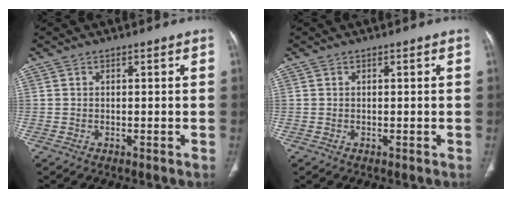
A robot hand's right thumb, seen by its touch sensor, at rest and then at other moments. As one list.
[{"total": 0.0}]